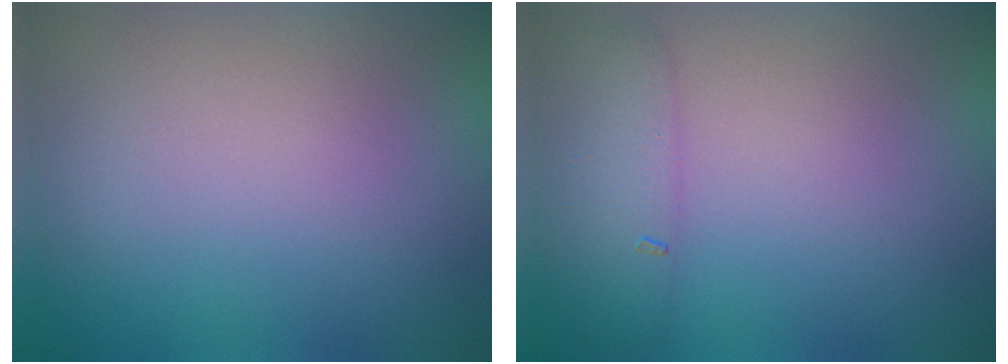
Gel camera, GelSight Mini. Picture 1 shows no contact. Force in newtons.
{"total": 2.5, "press": 2.5, "slide": 0.1}